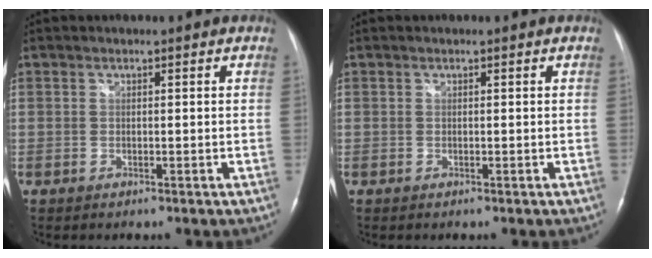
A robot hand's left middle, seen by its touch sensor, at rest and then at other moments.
{"total": 0.0}